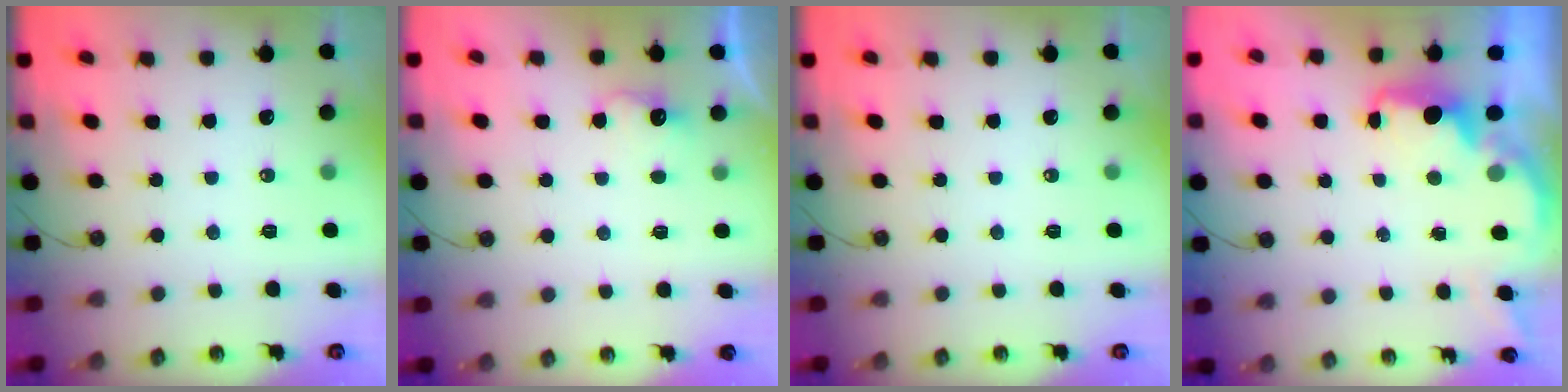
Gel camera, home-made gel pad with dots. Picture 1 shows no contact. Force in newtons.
{"total": 3.7, "press": 3.5, "slide": 1.0}
{"total": 0.0}
{"total": 2.3, "press": 2.1, "slide": 0.8}